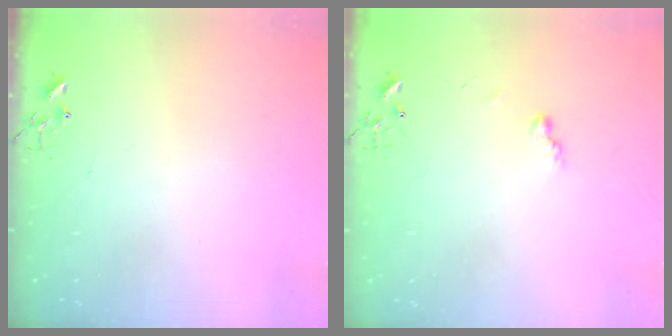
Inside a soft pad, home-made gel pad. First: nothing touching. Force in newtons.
{"total": 4.3, "press": 4.2, "slide": 0.6}